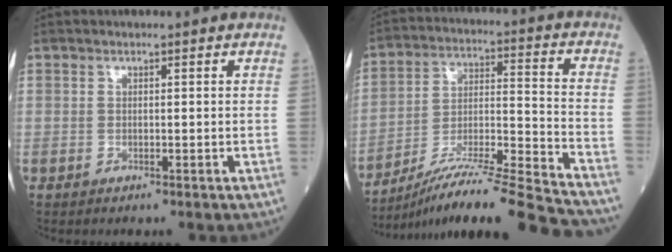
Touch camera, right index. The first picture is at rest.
{"total": 21.2, "force": [-18.8, -1.2, 9.8], "torque": [-0.150, -0.011, -0.307]}